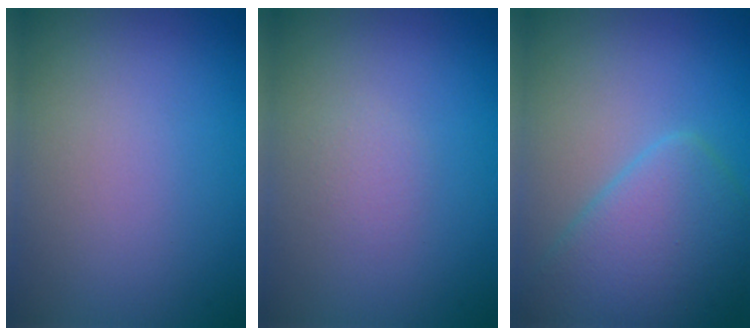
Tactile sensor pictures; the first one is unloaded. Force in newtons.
{"total": 0.9, "press": 0.9, "slide": 0.0}
{"total": 6.1, "press": 6.1, "slide": 0.2}